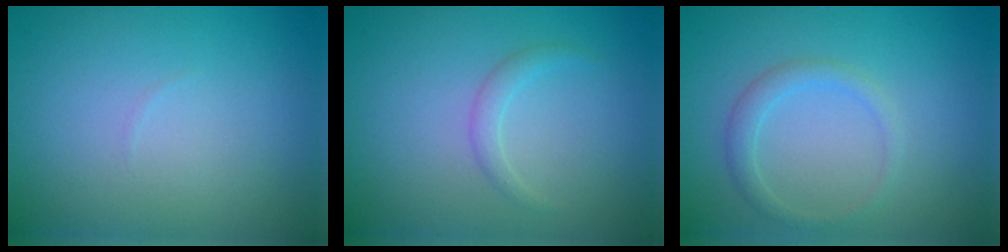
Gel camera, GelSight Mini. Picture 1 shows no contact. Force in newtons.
{"total": 1.2, "press": 1.2, "slide": 0.1}
{"total": 1.7, "press": 1.7, "slide": 0.1}